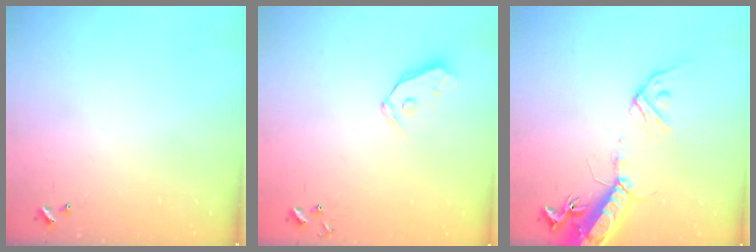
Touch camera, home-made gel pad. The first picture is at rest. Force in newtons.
{"total": 4.8, "press": 4.8, "slide": 0.5}
{"total": 16.9, "press": 16.5, "slide": 3.8}